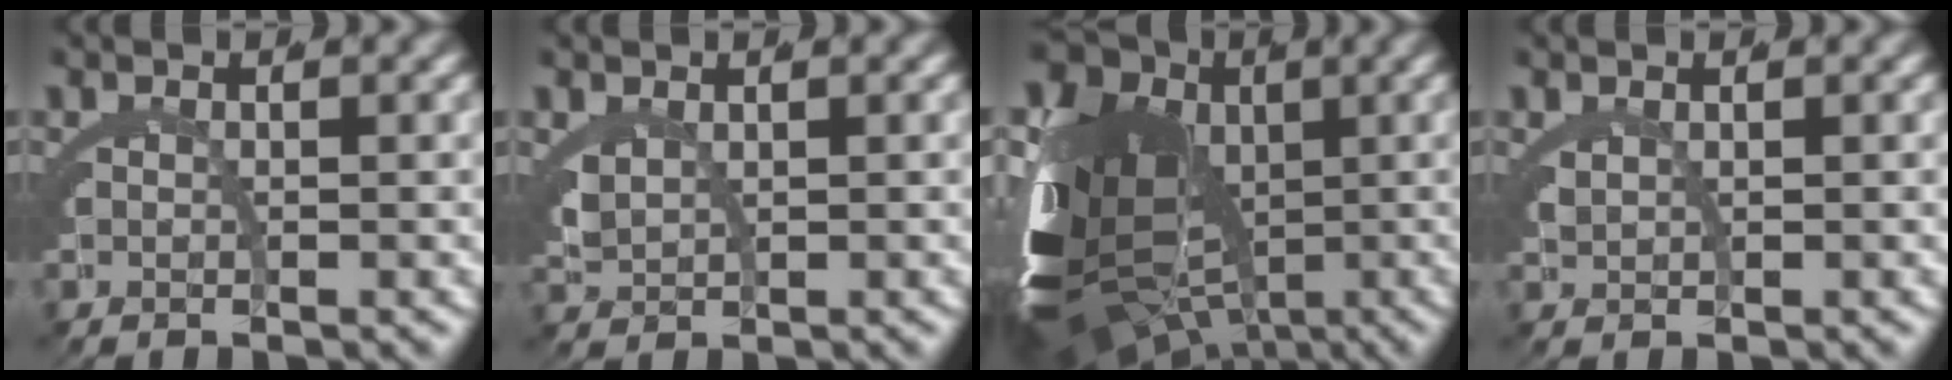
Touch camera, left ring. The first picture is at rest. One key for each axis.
{"total": 1.4, "fx": 0.7, "fy": 0.8, "fz": 1.0, "tx": -0.043, "ty": -0.022, "tz": 0.031}
{"total": 20.4, "fx": -1.4, "fy": 13.4, "fz": 15.3, "tx": -0.277, "ty": -0.067, "tz": 0.001}
{"total": 1.0, "fx": 0.8, "fy": -0.5, "fz": 0.2, "tx": -0.009, "ty": -0.009, "tz": 0.027}